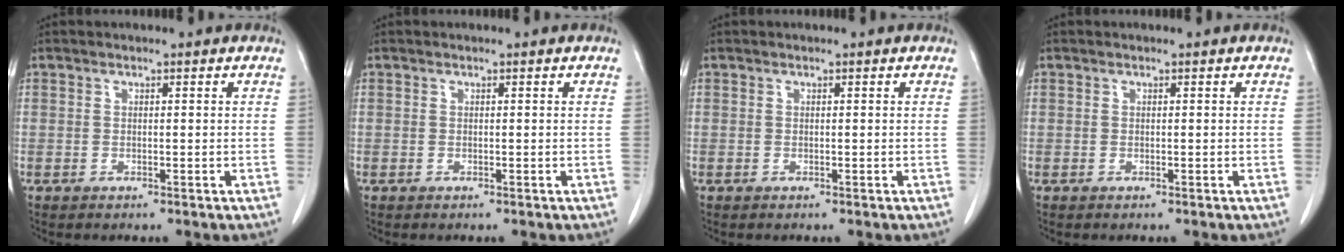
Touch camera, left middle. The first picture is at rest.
{"total": 0.0}
{"total": 0.0}
{"total": 0.0}